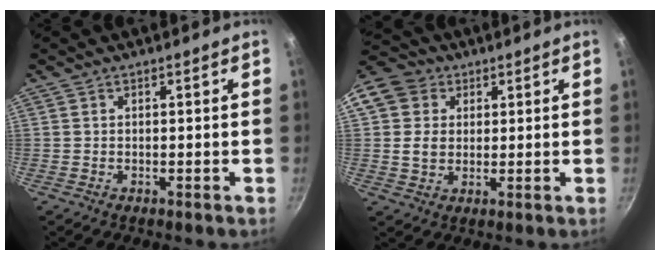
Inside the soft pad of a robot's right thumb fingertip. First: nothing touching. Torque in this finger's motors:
{"motor_torque": [-0.40, 0.52, 0.14, -0.12, 0.06]}